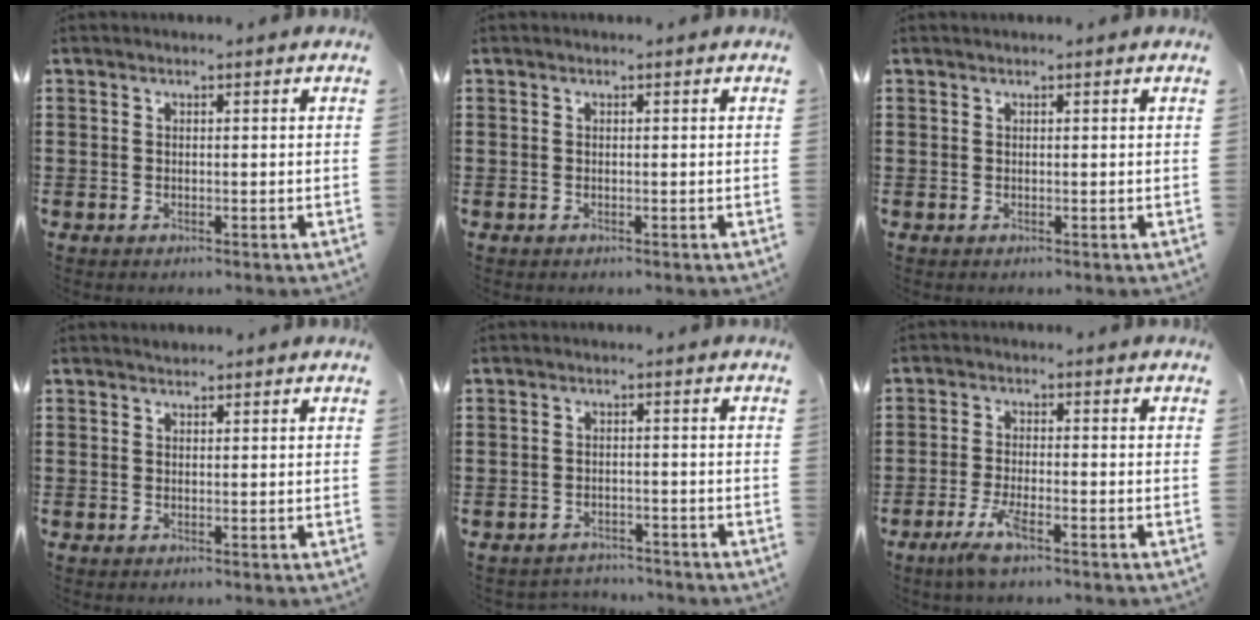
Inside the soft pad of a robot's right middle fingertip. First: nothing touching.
{"total": 0.0}
{"total": 0.0}
{"total": 0.8, "force": [0.8, 0.3, -0.2], "torque": [0.002, -0.001, 0.015]}
{"total": 2.3, "force": [-2.3, 0.1, -0.2], "torque": [-0.002, -0.003, -0.050]}
{"total": 4.5, "force": [-2.5, 0.7, 3.6], "torque": [-0.078, -0.008, -0.046]}